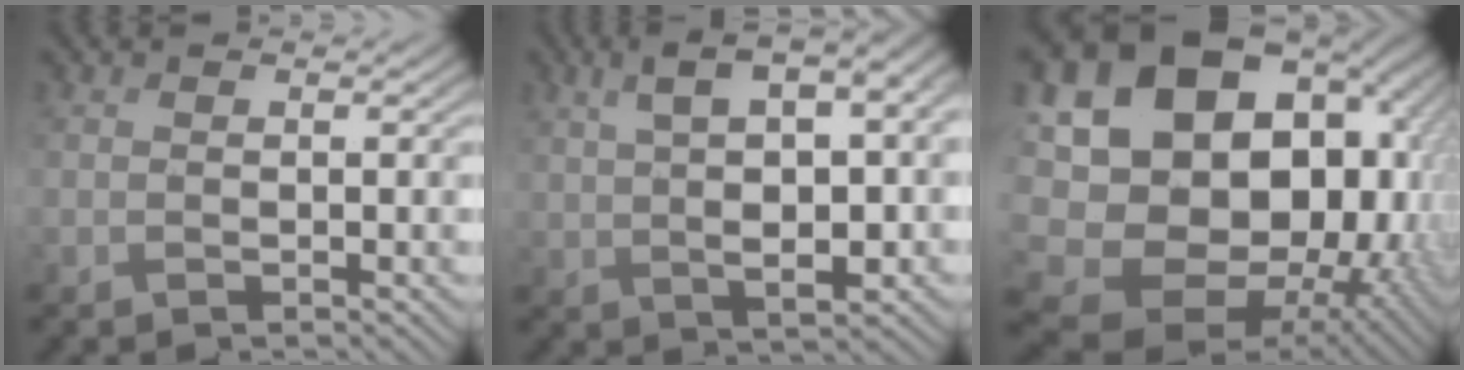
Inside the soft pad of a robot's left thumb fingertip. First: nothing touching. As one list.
[{"total": 11.3, "force": [2.1, 4.7, 10.1], "torque": [-0.187, 0.007, 0.038]}, {"total": 22.0, "force": [-2.6, 17.2, 13.4], "torque": [-0.254, -0.042, -0.041]}]